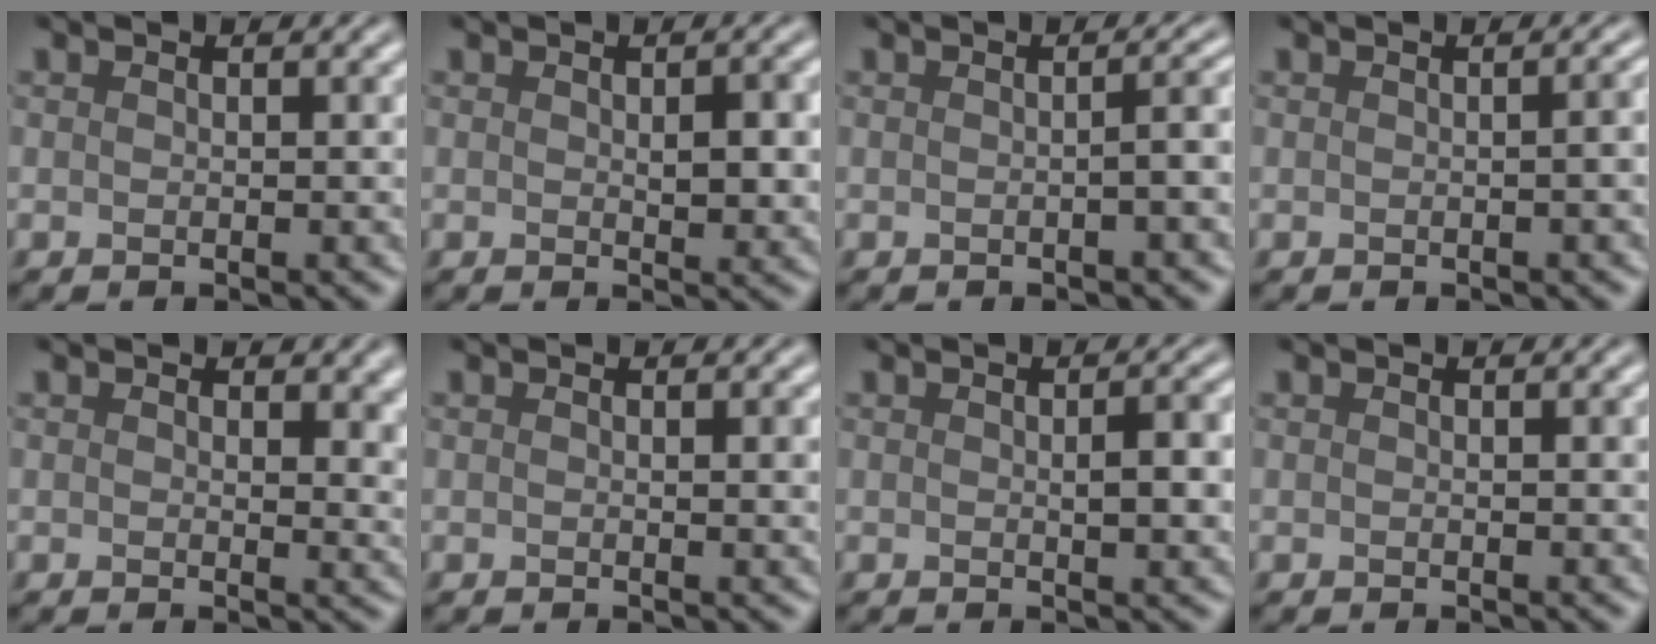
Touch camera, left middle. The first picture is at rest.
{"total": 2.8, "force": [0.2, 1.2, 2.5], "torque": [-0.035, -0.003, 0.006]}
{"total": 2.7, "force": [-0.2, 1.0, 2.5], "torque": [-0.013, 0.011, -0.005]}
{"total": 2.4, "force": [-0.1, 1.0, 2.1], "torque": [-0.009, 0.006, 0.002]}
{"total": 2.9, "force": [1.1, 1.7, 2.1], "torque": [-0.020, -0.008, 0.013]}
{"total": 0.8, "force": [0.3, 0.1, 0.8], "torque": [-0.007, -0.002, 0.004]}
{"total": 2.6, "force": [0.1, 0.6, 2.5], "torque": [-0.036, 0.000, 0.002]}
{"total": 0.0}